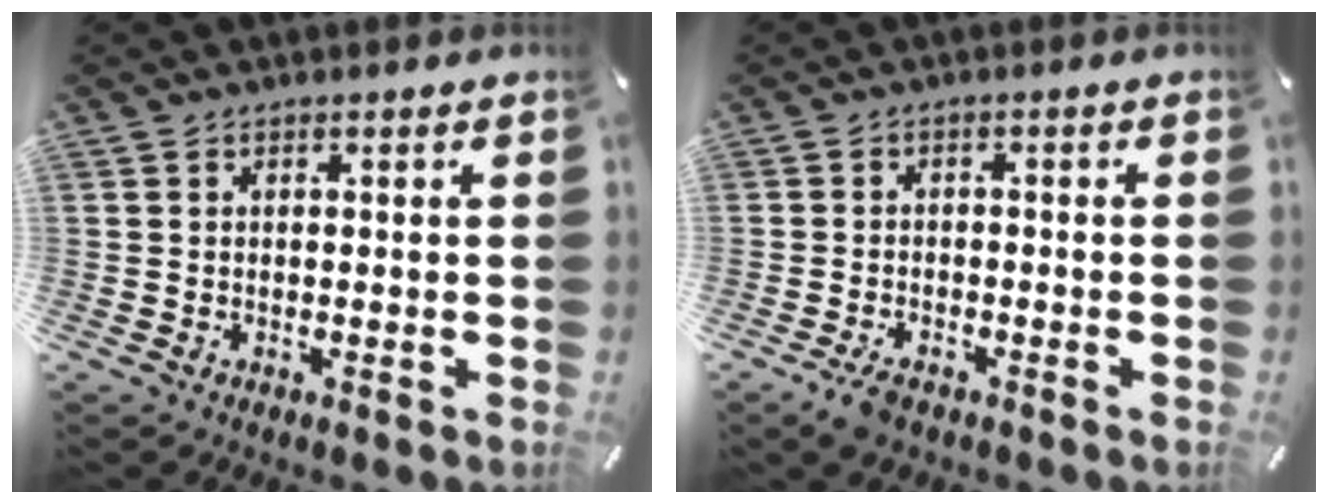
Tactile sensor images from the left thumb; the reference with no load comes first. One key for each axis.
{"total": 3.4, "fx": -2.4, "fy": 1.5, "fz": 1.8, "tx": -0.048, "ty": 0.006, "tz": -0.049}